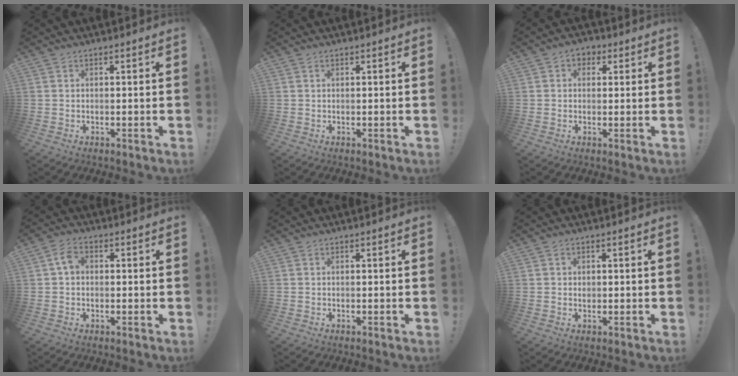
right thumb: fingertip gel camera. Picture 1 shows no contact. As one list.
[{"total": 0.0}, {"total": 3.6, "force": [1.0, 3.0, 1.7], "torque": [-0.015, -0.001, 0.016]}, {"total": 4.6, "force": [0.6, 3.2, 3.3], "torque": [-0.062, 0.014, 0.013]}, {"total": 0.0}, {"total": 0.8, "force": [-0.1, 0.7, 0.3], "torque": [-0.004, 0.003, -0.003]}]